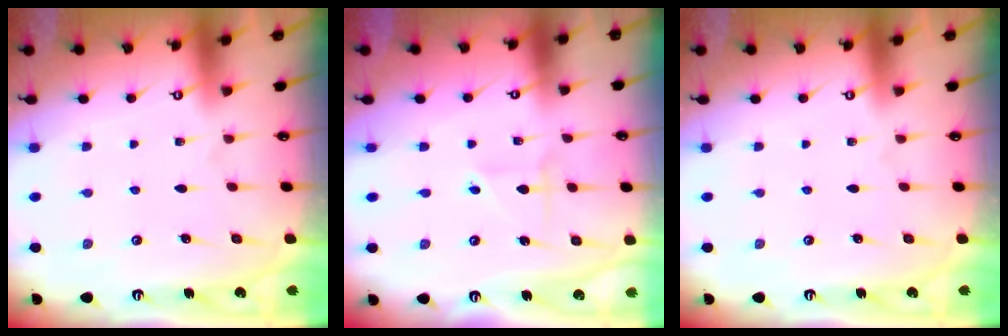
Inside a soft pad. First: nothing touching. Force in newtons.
{"total": 2.2, "press": 2.1, "slide": 0.8}
{"total": 0.0}